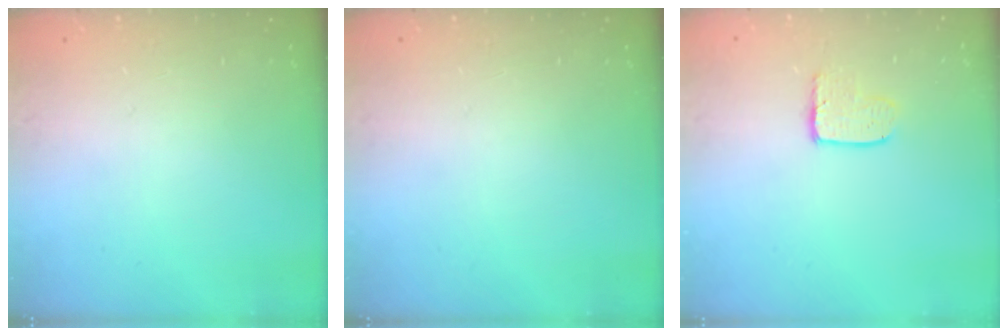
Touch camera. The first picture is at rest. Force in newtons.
{"total": 0.0}
{"total": 3.6, "press": 3.6, "slide": 0.3}